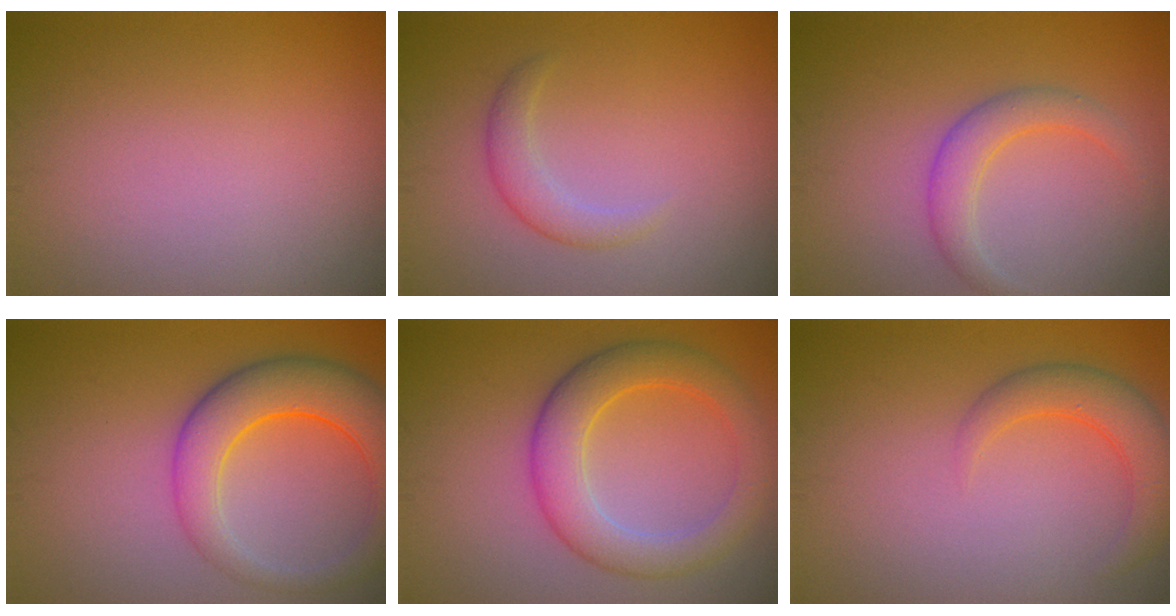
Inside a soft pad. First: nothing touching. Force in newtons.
{"total": 2.0, "press": 2.0, "slide": 0.1}
{"total": 2.8, "press": 2.8, "slide": 0.2}
{"total": 6.9, "press": 6.9, "slide": 0.4}
{"total": 5.5, "press": 5.5, "slide": 0.3}
{"total": 3.7, "press": 3.7, "slide": 0.3}